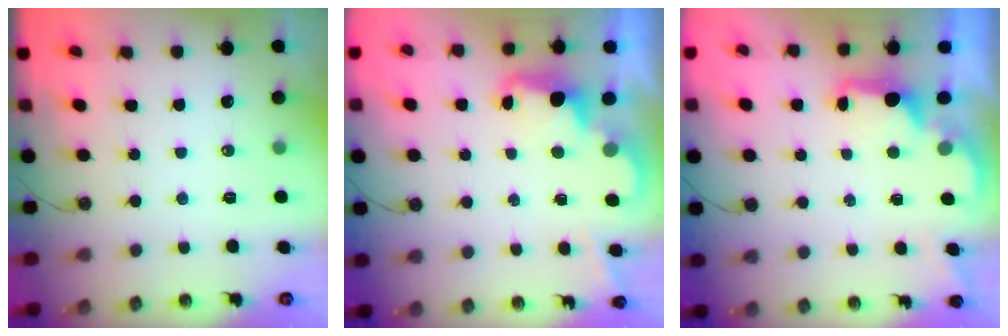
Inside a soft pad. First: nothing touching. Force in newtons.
{"total": 2.3, "press": 2.3, "slide": 0.5}
{"total": 2.1, "press": 1.9, "slide": 0.8}